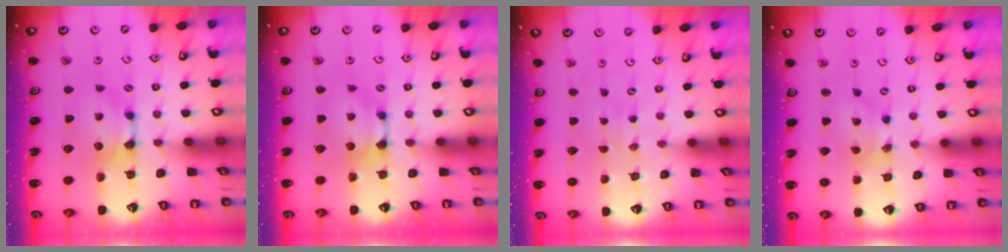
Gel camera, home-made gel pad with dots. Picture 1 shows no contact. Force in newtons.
{"total": 0.0}
{"total": 4.5, "press": 4.5, "slide": 0.1}
{"total": 1.3, "press": 0.3, "slide": 1.2}